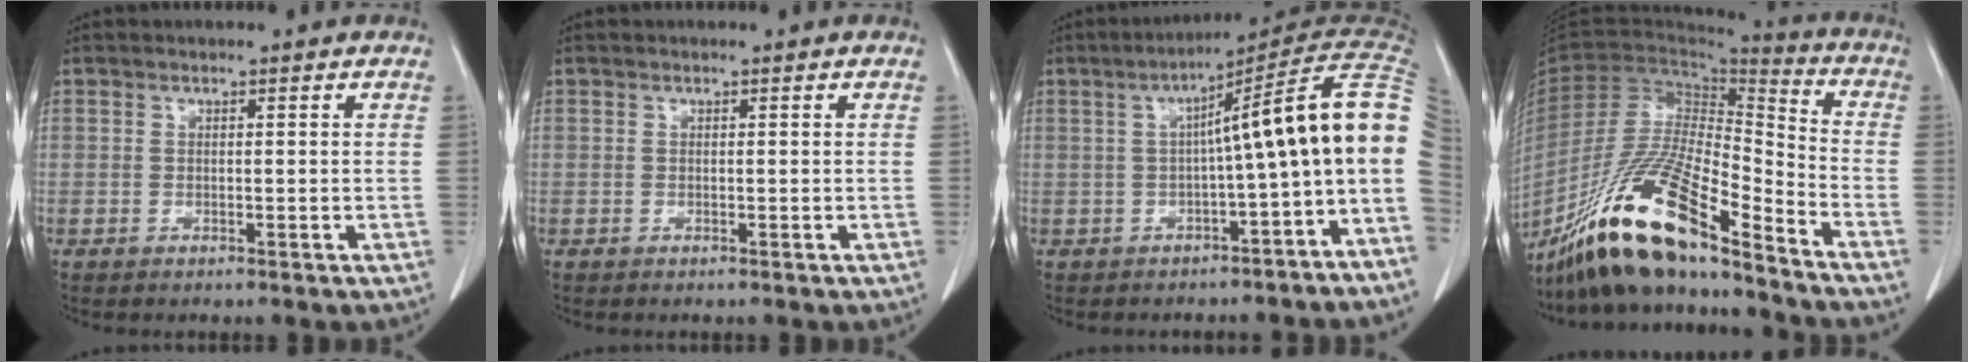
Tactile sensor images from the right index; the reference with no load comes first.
{"total": 0.0}
{"total": 13.6, "force": [-1.0, 0.4, 13.6], "torque": [-0.182, 0.045, -0.021]}
{"total": 20.5, "force": [-15.6, 2.6, 13.1], "torque": [-0.269, -0.028, -0.292]}